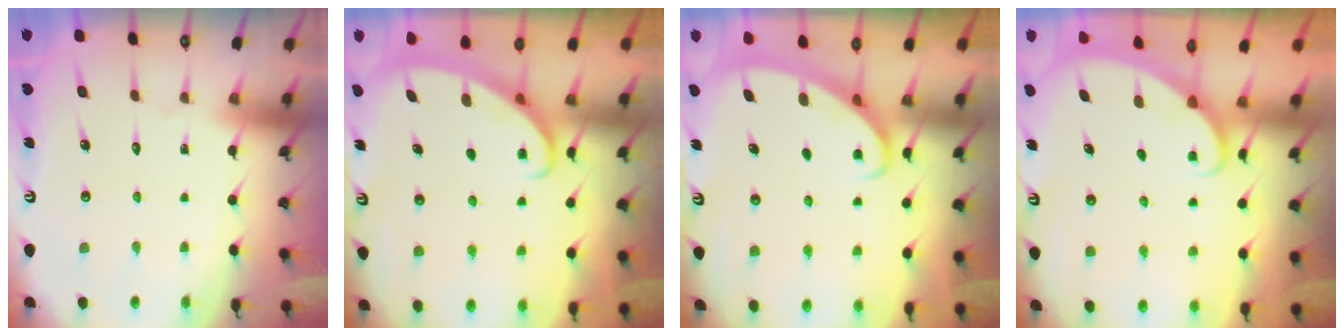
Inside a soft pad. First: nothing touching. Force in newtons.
{"total": 2.7, "press": 2.7, "slide": 0.4}
{"total": 2.7, "press": 2.7, "slide": 0.4}
{"total": 1.8, "press": 1.8, "slide": 0.1}